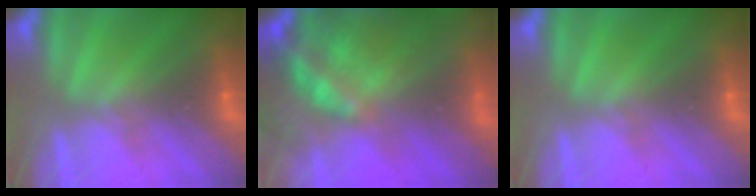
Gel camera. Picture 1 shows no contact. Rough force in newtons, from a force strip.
{"total": 9.8}
{"total": 0.0}